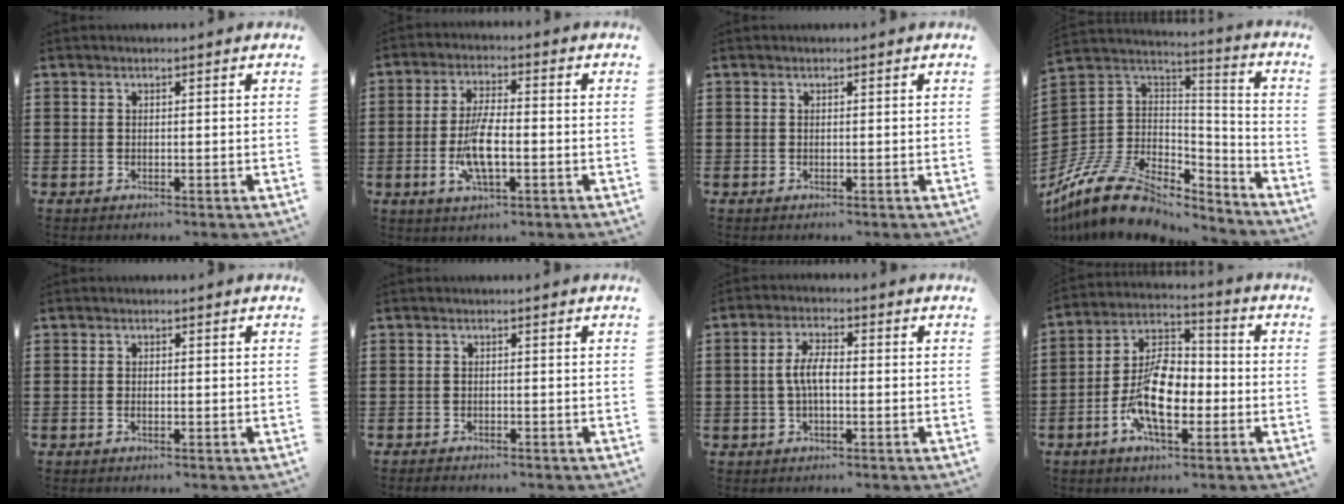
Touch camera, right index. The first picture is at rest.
{"total": 7.9, "force": [-1.8, 2.5, 7.3], "torque": [-0.155, -0.011, -0.035]}
{"total": 0.0}
{"total": 11.9, "force": [-7.9, 6.4, 6.0], "torque": [-0.144, 0.019, -0.151]}
{"total": 0.7, "force": [-0.2, 0.2, 0.6], "torque": [-0.011, -0.005, -0.003]}
{"total": 0.8, "force": [-0.8, 0.3, 0.0], "torque": [-0.003, 0.001, -0.018]}
{"total": 4.7, "force": [-0.5, 1.9, 4.3], "torque": [-0.092, 0.001, -0.014]}
{"total": 11.1, "force": [-3.4, 5.8, 8.9], "torque": [-0.195, 0.002, -0.064]}